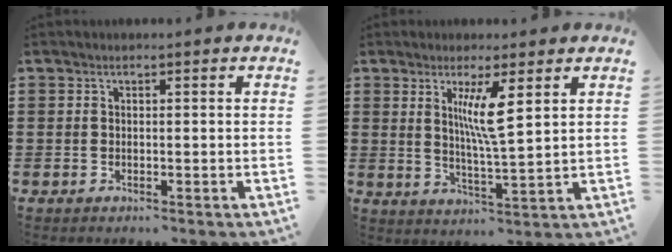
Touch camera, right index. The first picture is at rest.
{"total": 6.1, "force": [2.4, -0.1, 5.6], "torque": [-0.114, -0.005, 0.039]}